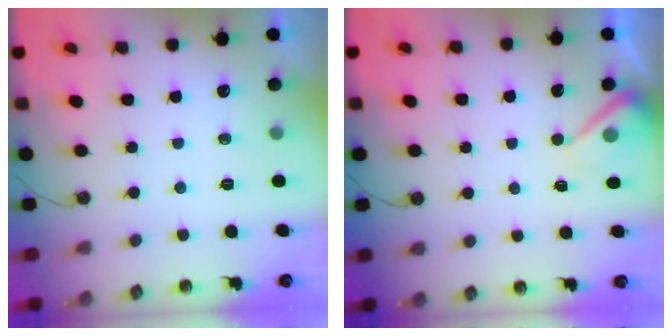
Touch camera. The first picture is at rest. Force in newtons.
{"total": 5.7, "press": 5.6, "slide": 1.1}